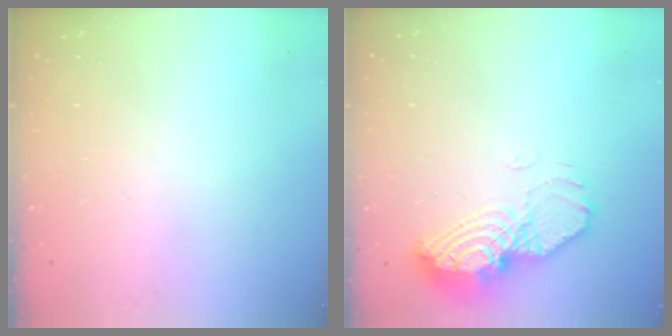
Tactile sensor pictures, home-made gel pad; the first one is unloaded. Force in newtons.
{"total": 12.3, "press": 12.3, "slide": 1.2}